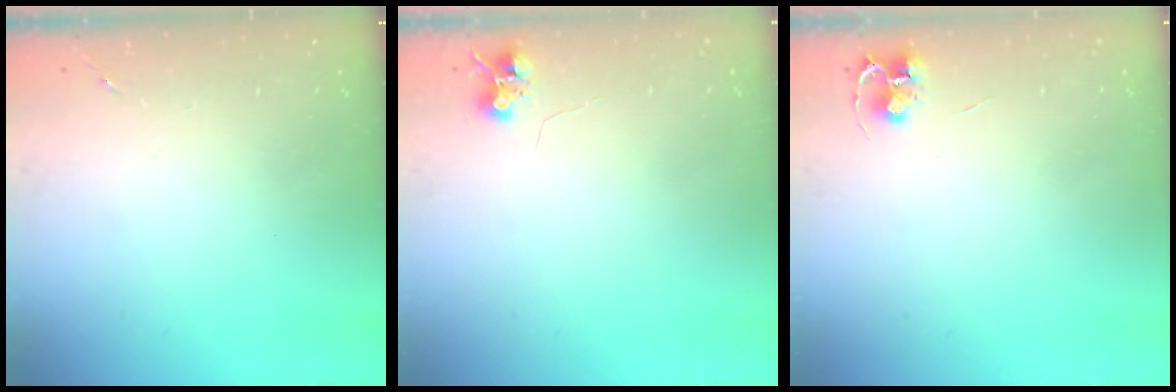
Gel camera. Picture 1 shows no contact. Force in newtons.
{"total": 6.5, "press": 6.4, "slide": 0.9}
{"total": 4.7, "press": 4.7, "slide": 0.4}